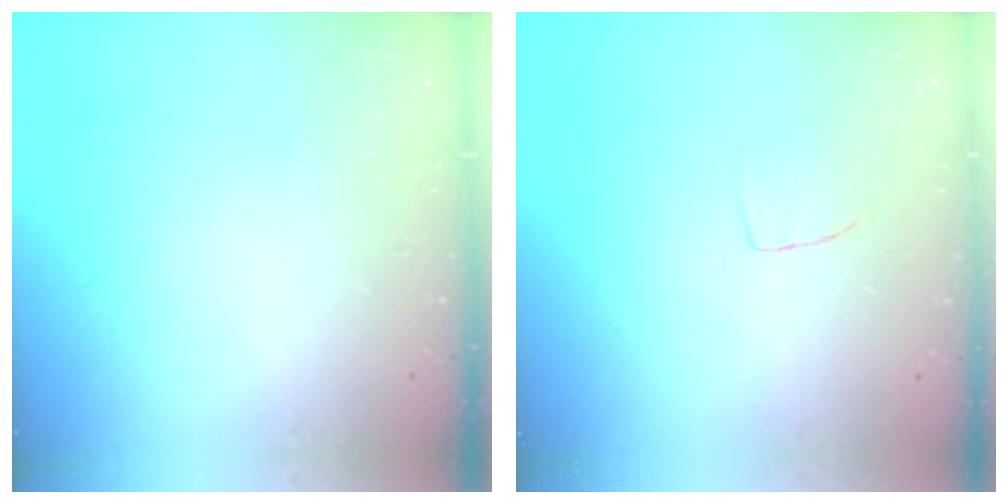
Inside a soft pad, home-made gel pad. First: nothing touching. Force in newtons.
{"total": 3.8, "press": 3.7, "slide": 0.2}